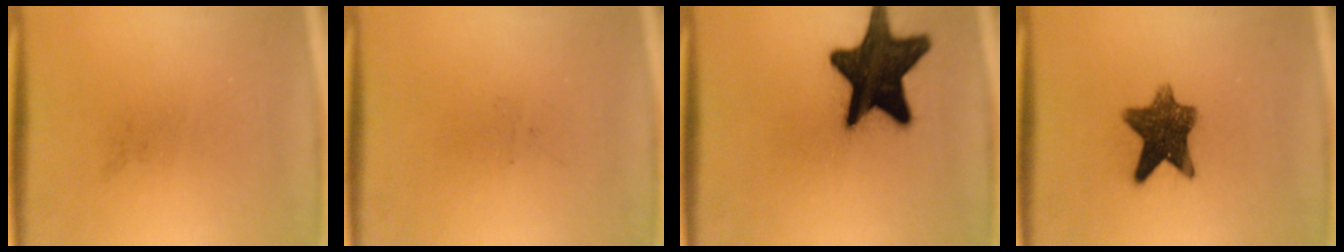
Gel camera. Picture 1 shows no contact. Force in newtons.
{"total": 0.0}
{"total": 19.0}
{"total": 10.1}